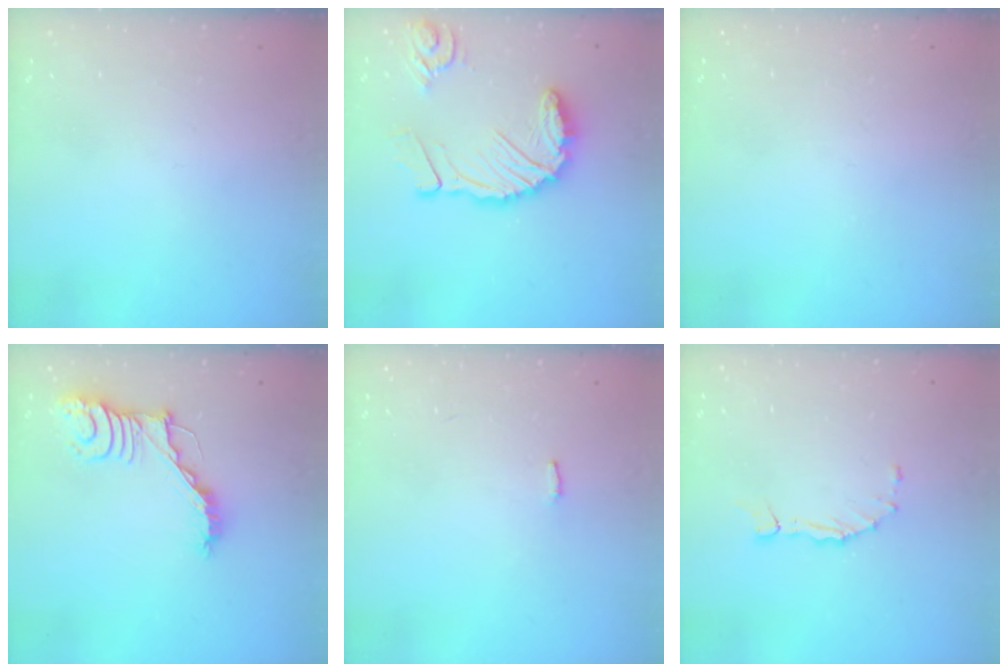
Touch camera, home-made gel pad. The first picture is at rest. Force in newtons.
{"total": 15.3, "press": 15.2, "slide": 1.8}
{"total": 1.5, "press": 1.5, "slide": 0.1}
{"total": 13.4, "press": 13.4, "slide": 0.3}
{"total": 3.1, "press": 3.1, "slide": 0.2}
{"total": 1.6, "press": 1.6, "slide": 0.3}